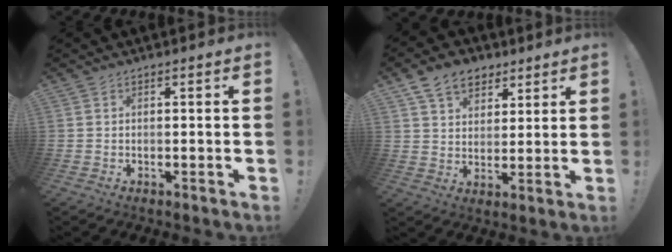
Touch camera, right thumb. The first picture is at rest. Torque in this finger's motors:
{"motor_torque": [0.08, 0.09, 0.45, 0.43, 0.00]}